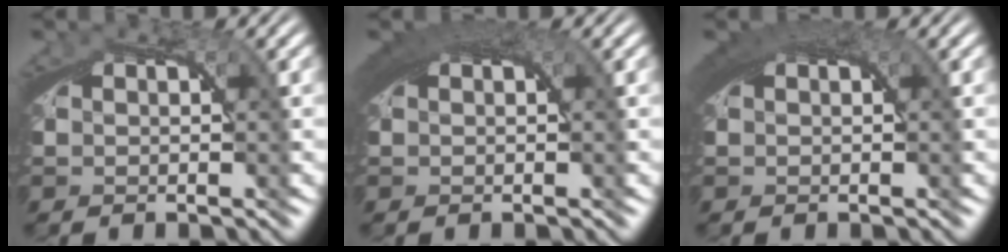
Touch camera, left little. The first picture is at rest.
{"total": 3.7, "force": [1.7, 1.3, 3.0], "torque": [-0.043, 0.013, 0.022]}
{"total": 3.5, "force": [1.6, 1.2, 2.8], "torque": [-0.041, 0.013, 0.021]}